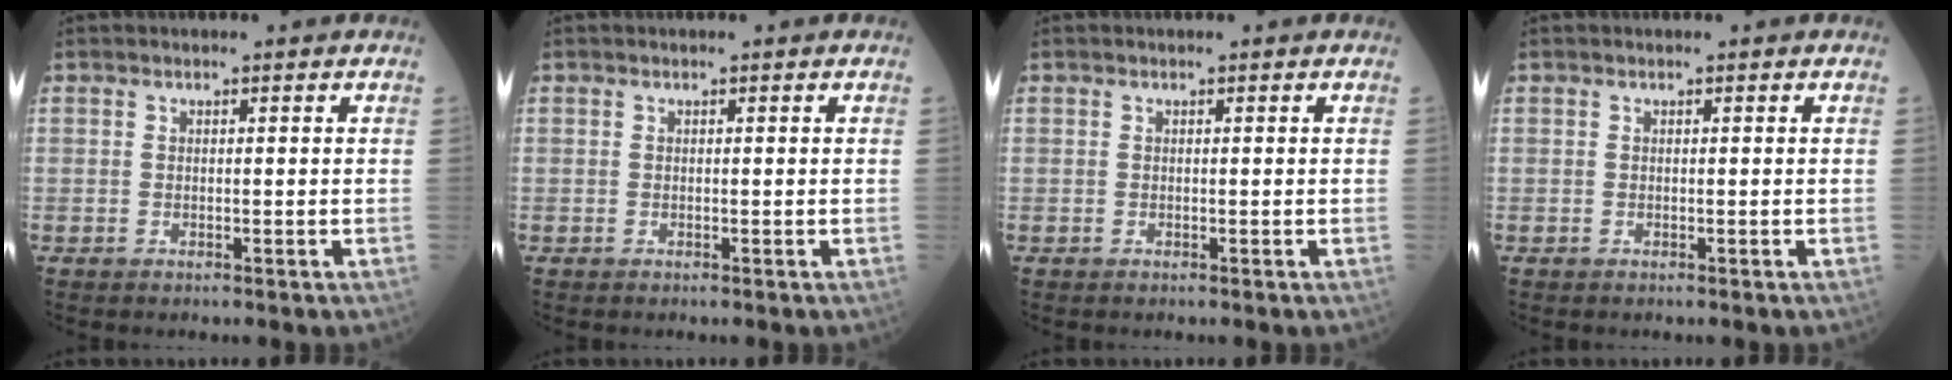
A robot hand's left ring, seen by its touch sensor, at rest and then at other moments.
{"total": 0.0}
{"total": 0.0}
{"total": 0.0}